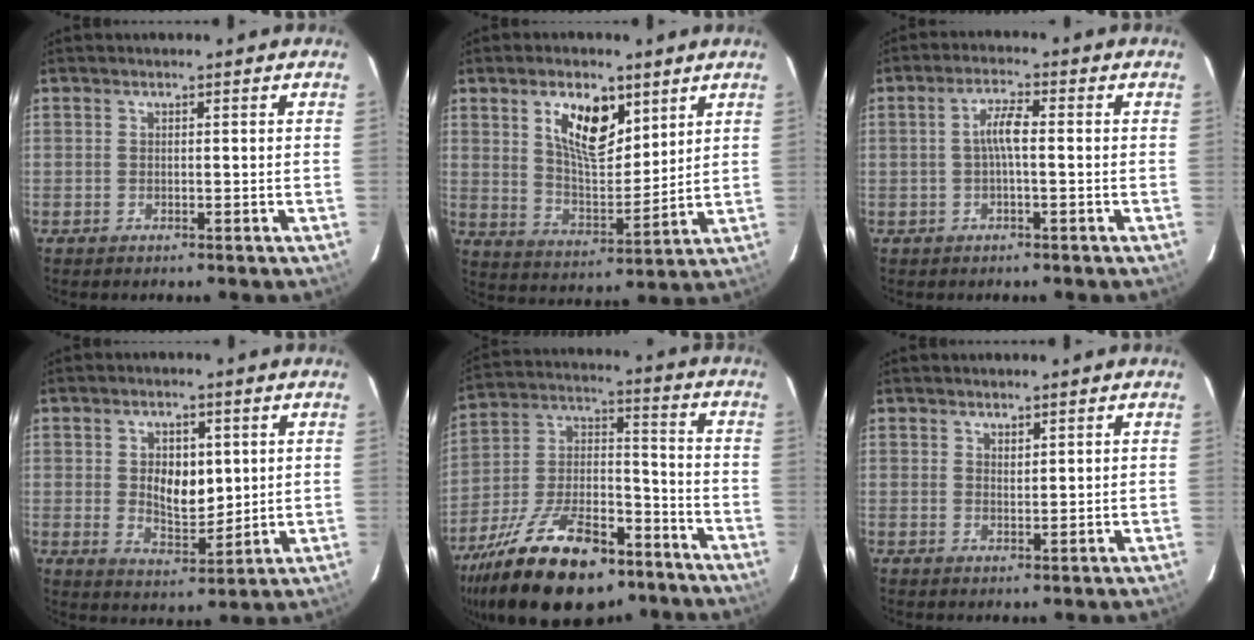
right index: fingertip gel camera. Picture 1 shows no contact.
{"total": 11.5, "force": [5.8, 5.3, 8.4], "torque": [-0.146, 0.005, 0.111]}
{"total": 3.8, "force": [-0.3, 0.7, 3.7], "torque": [-0.072, 0.009, -0.004]}
{"total": 8.0, "force": [1.3, 5.0, 6.1], "torque": [-0.100, -0.002, 0.031]}
{"total": 25.0, "force": [-16.2, 11.1, 15.3], "torque": [-0.296, -0.007, -0.259]}
{"total": 1.5, "force": [1.2, 0.7, 0.6], "torque": [-0.006, 0.000, 0.021]}